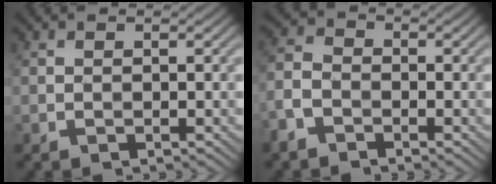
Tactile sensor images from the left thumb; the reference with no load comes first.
{"total": 4.2, "force": [-2.7, 2.5, 2.0], "torque": [-0.055, -0.001, -0.072]}